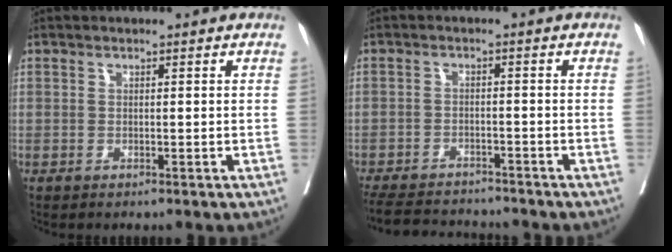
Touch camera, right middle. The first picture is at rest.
{"total": 10.3, "force": [-9.8, 1.7, 2.8], "torque": [-0.050, -0.004, -0.146]}